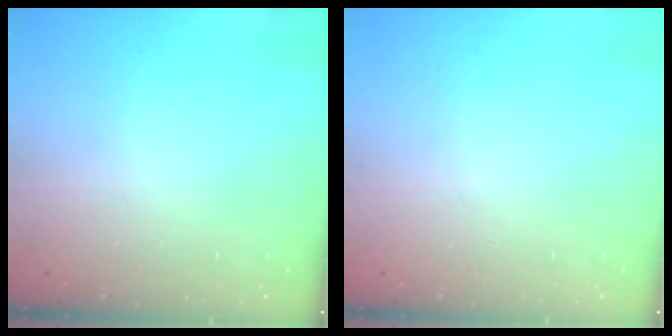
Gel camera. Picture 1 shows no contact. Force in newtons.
{"total": 0.0}